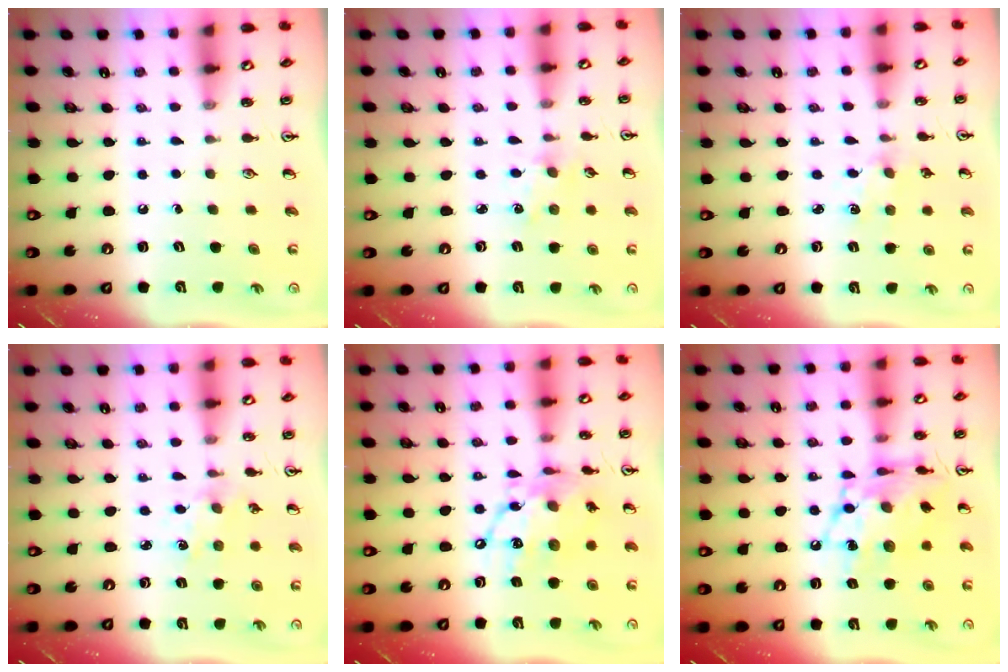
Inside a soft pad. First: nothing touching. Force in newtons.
{"total": 1.6, "press": 1.5, "slide": 0.3}
{"total": 1.5, "press": 1.5, "slide": 0.3}
{"total": 2.5, "press": 2.5, "slide": 0.5}
{"total": 14.0, "press": 13.9, "slide": 1.6}
{"total": 15.6, "press": 15.5, "slide": 1.3}